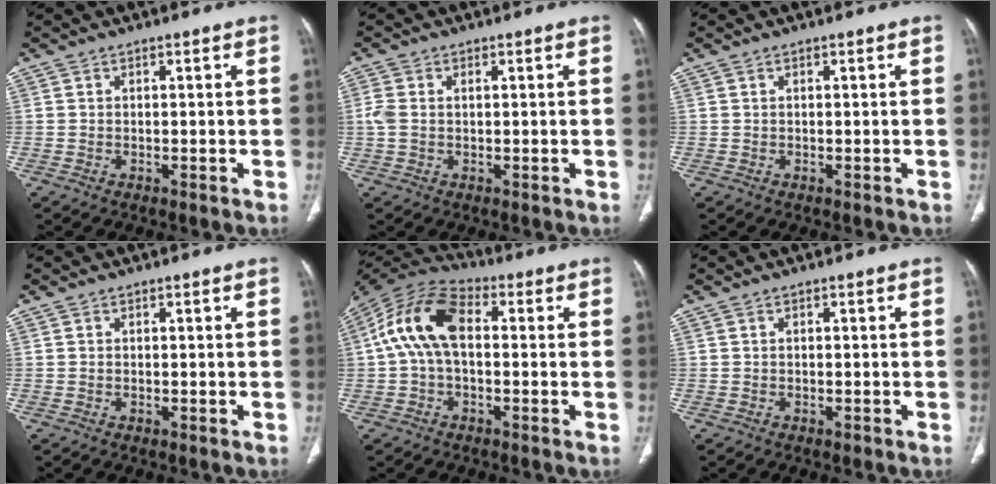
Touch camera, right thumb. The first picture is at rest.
{"total": 3.2, "force": [0.2, 2.1, 2.4], "torque": [-0.077, 0.012, 0.005]}
{"total": 0.0}
{"total": 0.0}
{"total": 12.6, "force": [0.9, 7.4, 10.2], "torque": [-0.195, 0.036, 0.004]}
{"total": 0.6, "force": [-0.4, 0.3, 0.3], "torque": [-0.006, -0.001, -0.005]}